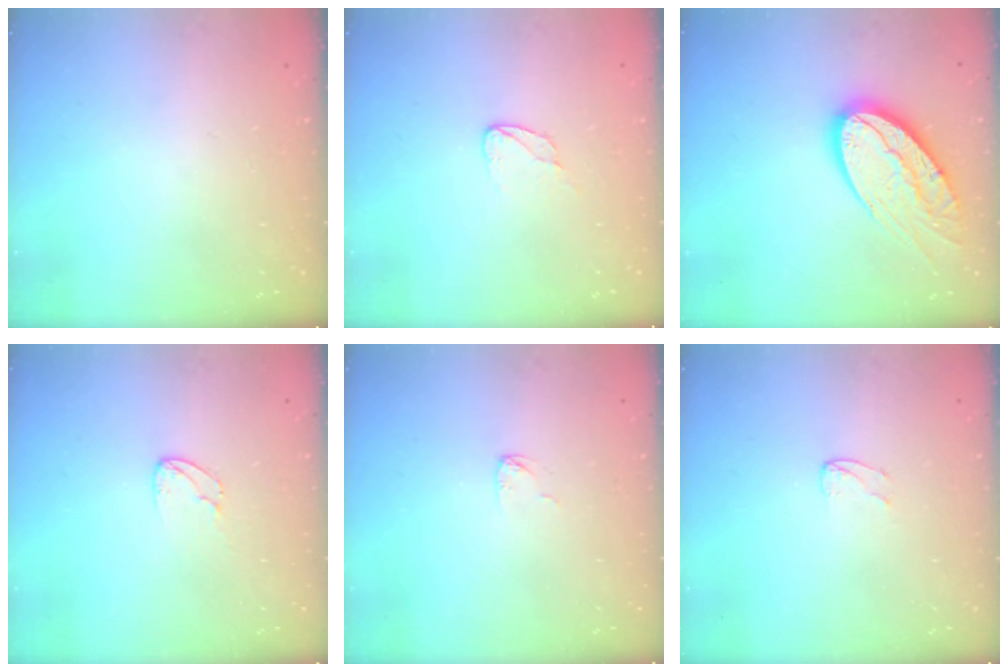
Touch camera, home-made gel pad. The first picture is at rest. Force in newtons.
{"total": 4.2, "press": 4.2, "slide": 0.4}
{"total": 20.2, "press": 20.2, "slide": 1.4}
{"total": 5.8, "press": 5.8, "slide": 0.4}
{"total": 3.2, "press": 3.1, "slide": 0.3}
{"total": 3.0, "press": 3.0, "slide": 0.3}